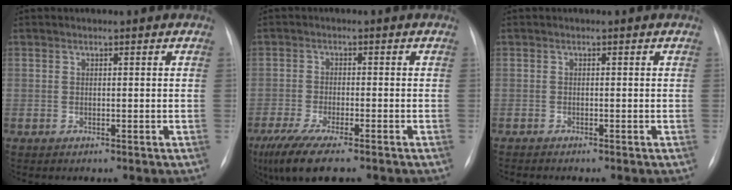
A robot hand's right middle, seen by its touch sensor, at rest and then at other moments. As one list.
[{"total": 10.2, "force": [-7.4, 1.8, 6.8], "torque": [-0.124, -0.028, -0.121]}, {"total": 1.2, "force": [-1.1, 0.0, 0.6], "torque": [-0.007, -0.001, -0.015]}]